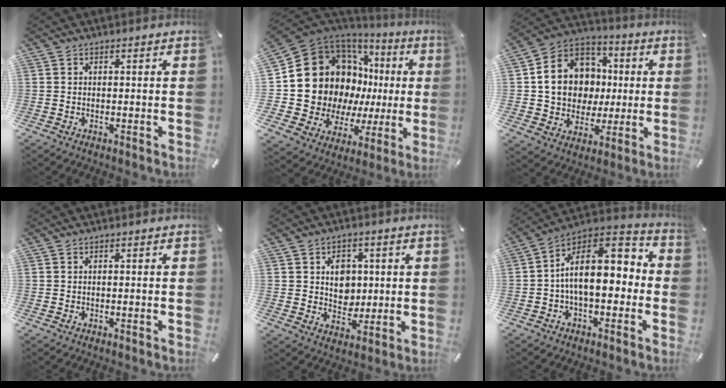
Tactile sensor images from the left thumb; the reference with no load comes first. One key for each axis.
{"total": 21.4, "fx": 3.9, "fy": 17.0, "fz": 12.4, "tx": -0.222, "ty": -0.047, "tz": 0.108}
{"total": 15.1, "fx": 0.6, "fy": 13.6, "fz": 6.5, "tx": -0.126, "ty": 0.002, "tz": 0.023}
{"total": 0.0}
{"total": 6.9, "fx": 1.4, "fy": 6.0, "fz": 3.1, "tx": -0.030, "ty": -0.004, "tz": 0.017}
{"total": 14.2, "fx": 0.1, "fy": 8.9, "fz": 11.1, "tx": -0.167, "ty": -0.005, "tz": 0.004}